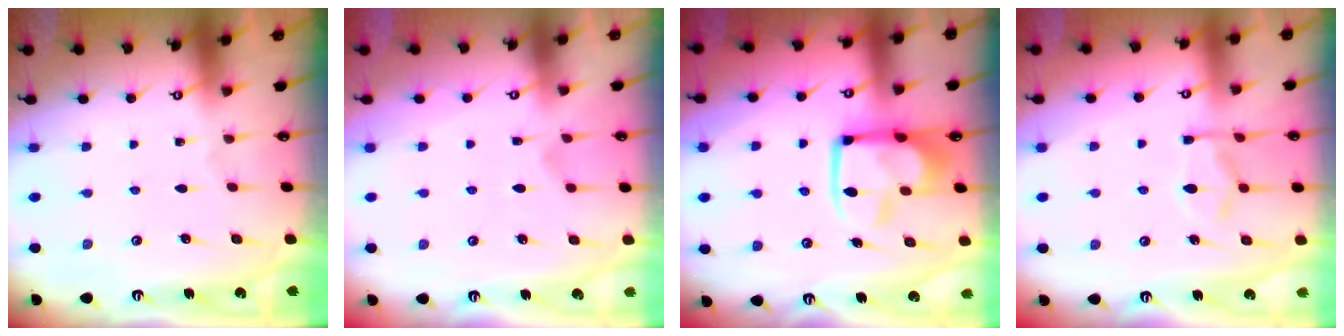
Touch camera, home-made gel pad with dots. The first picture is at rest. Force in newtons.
{"total": 2.2, "press": 1.9, "slide": 1.1}
{"total": 12.9, "press": 12.8, "slide": 1.5}
{"total": 11.9, "press": 11.9, "slide": 1.2}